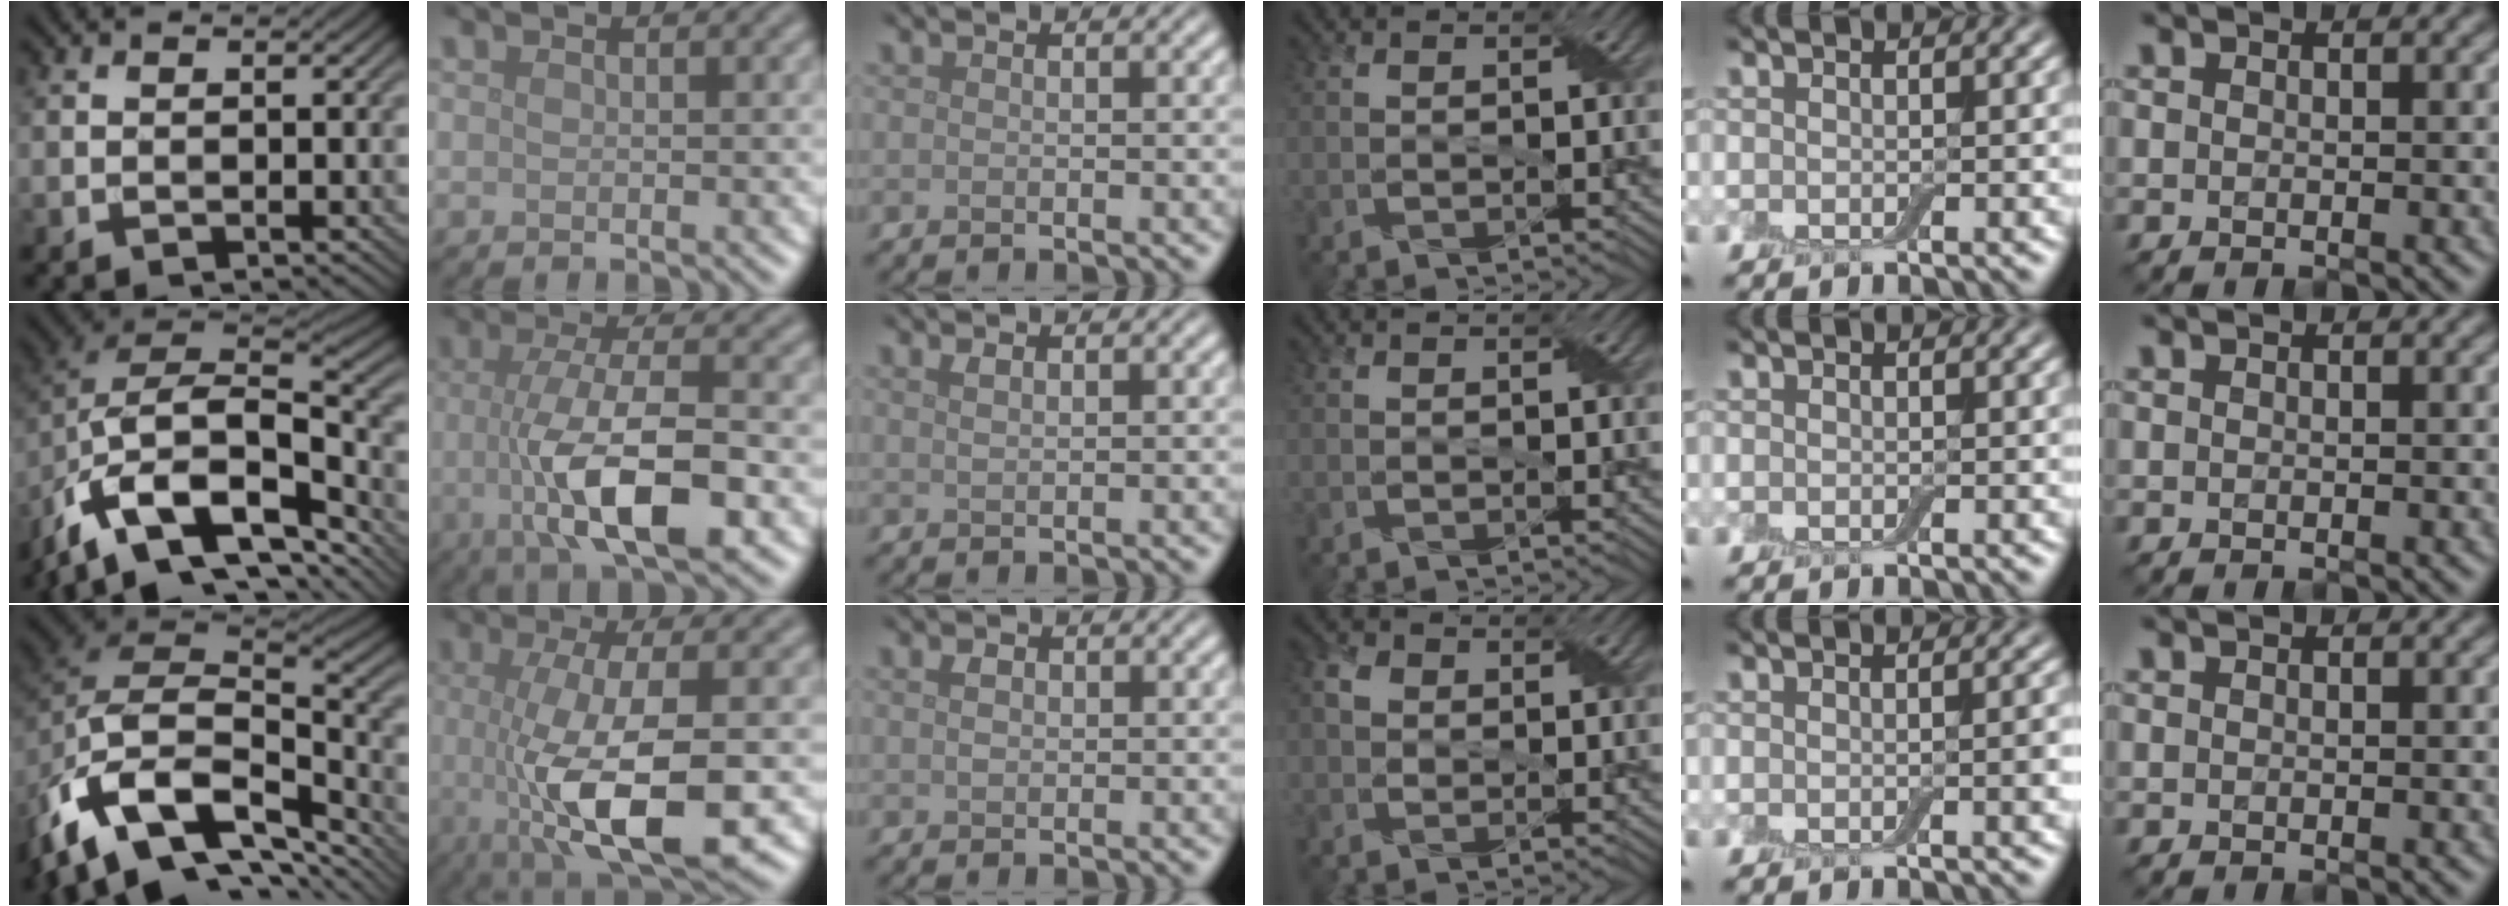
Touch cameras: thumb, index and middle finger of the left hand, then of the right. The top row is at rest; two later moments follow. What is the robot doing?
{"motion": "wrap", "object": "adhesive wrap"}